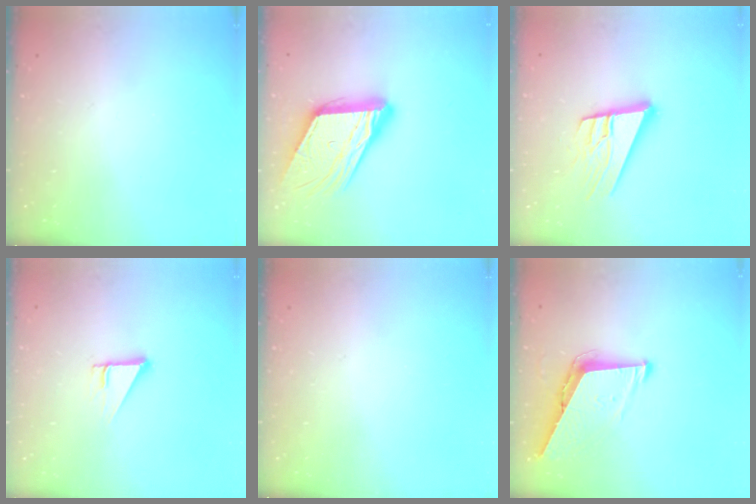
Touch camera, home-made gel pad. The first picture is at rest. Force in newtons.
{"total": 18.3, "press": 18.2, "slide": 1.8}
{"total": 14.1, "press": 13.9, "slide": 2.4}
{"total": 2.7, "press": 2.7, "slide": 0.0}
{"total": 0.0}
{"total": 7.7, "press": 7.7, "slide": 0.3}